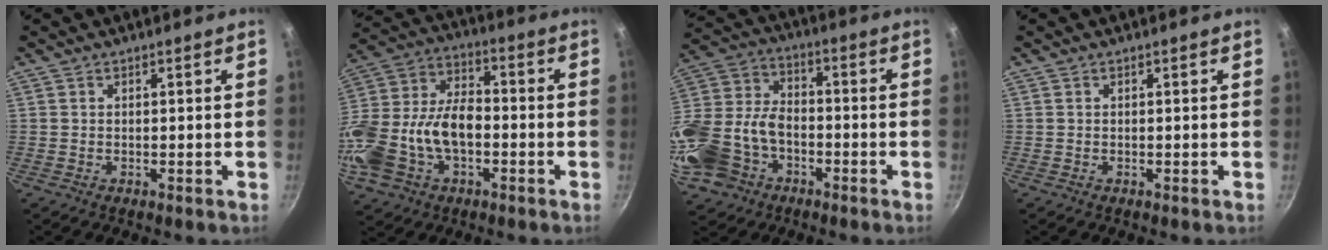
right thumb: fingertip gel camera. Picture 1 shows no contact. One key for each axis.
{"total": 20.6, "fx": -4.4, "fy": 13.3, "fz": 15.2, "tx": -0.301, "ty": 0.044, "tz": -0.083}
{"total": 21.7, "fx": -7.7, "fy": 16.2, "fz": 12.2, "tx": -0.291, "ty": 0.056, "tz": -0.143}
{"total": 0.0}